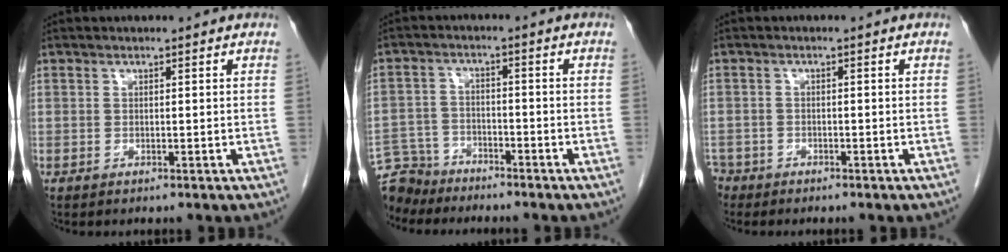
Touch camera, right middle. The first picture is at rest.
{"total": 6.9, "force": [-6.5, 2.4, -0.2], "torque": [0.005, -0.001, -0.122]}
{"total": 3.1, "force": [-2.6, 1.7, -0.1], "torque": [0.001, 0.002, -0.050]}